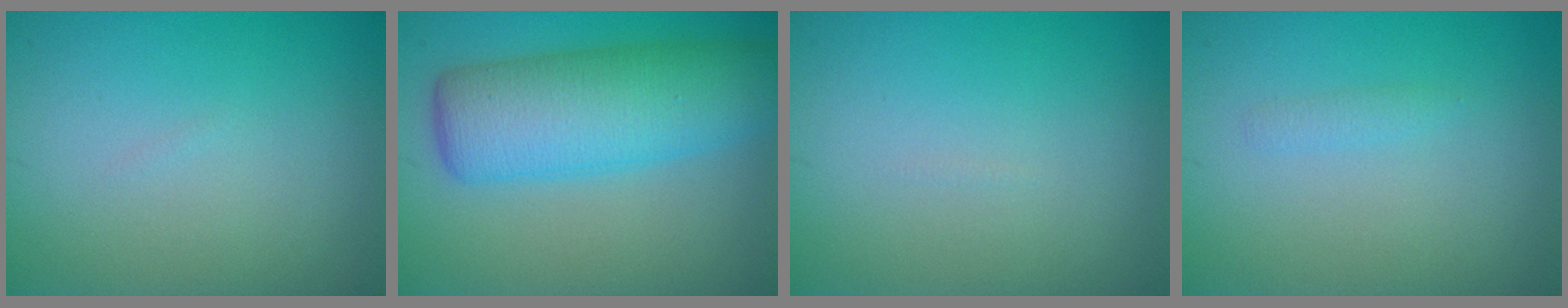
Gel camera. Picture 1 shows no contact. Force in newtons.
{"total": 8.2, "press": 8.2, "slide": 0.2}
{"total": 0.0}
{"total": 0.7, "press": 0.7, "slide": 0.1}